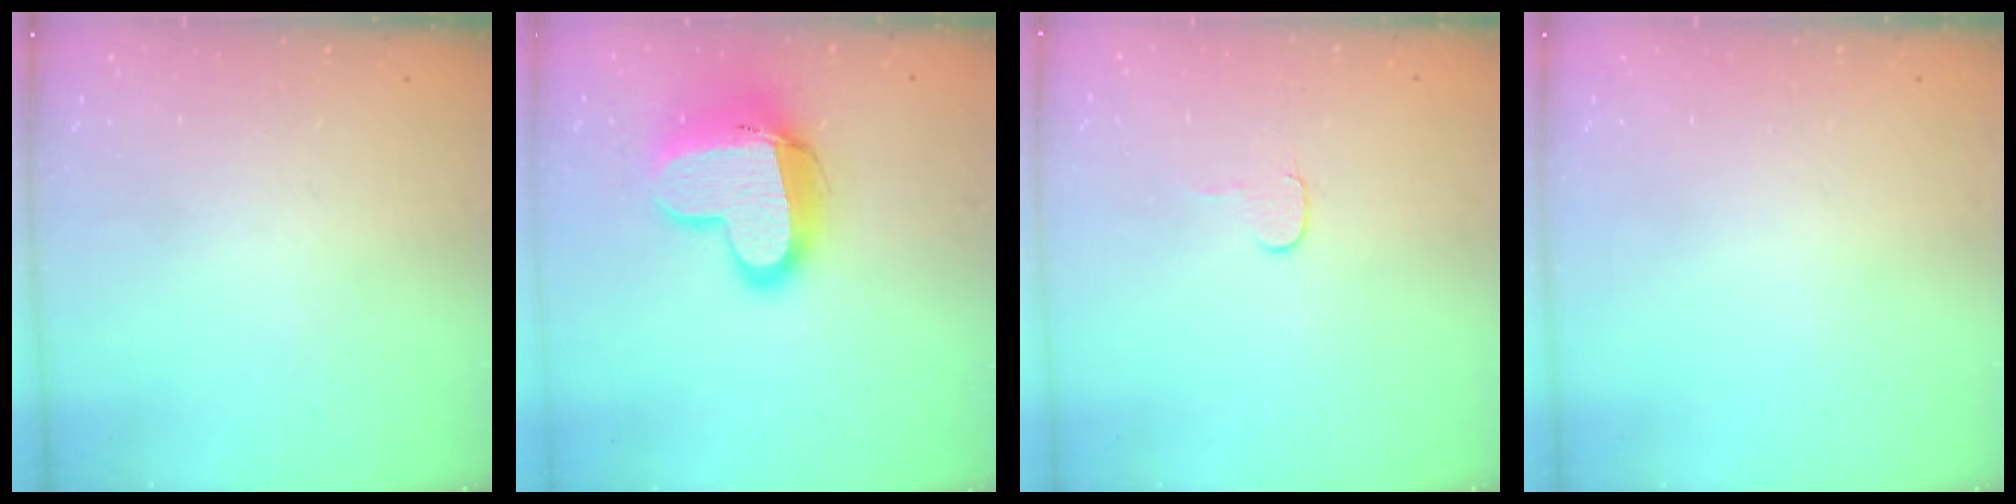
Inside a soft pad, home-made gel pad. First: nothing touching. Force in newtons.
{"total": 16.0, "press": 16.0, "slide": 1.1}
{"total": 4.4, "press": 4.4, "slide": 0.3}
{"total": 0.0}